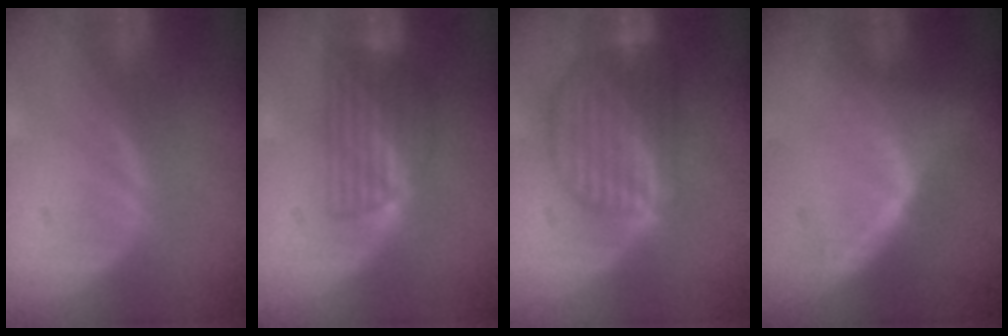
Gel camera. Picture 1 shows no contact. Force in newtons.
{"total": 6.5, "press": 5.5, "slide": 3.5}
{"total": 9.0, "press": 7.8, "slide": 4.4}
{"total": 6.8, "press": 6.0, "slide": 3.1}